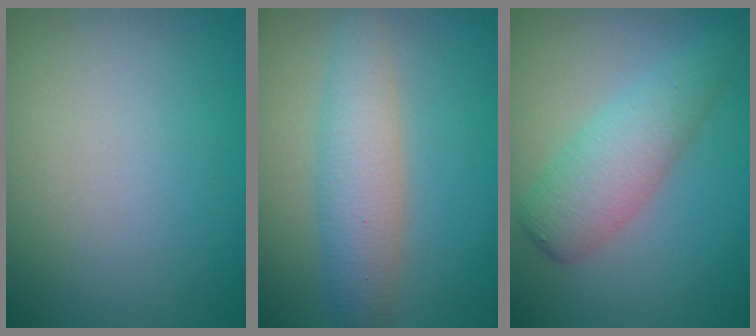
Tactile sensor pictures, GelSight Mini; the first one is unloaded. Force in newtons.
{"total": 4.0, "press": 4.0, "slide": 0.0}
{"total": 4.1, "press": 4.1, "slide": 0.0}